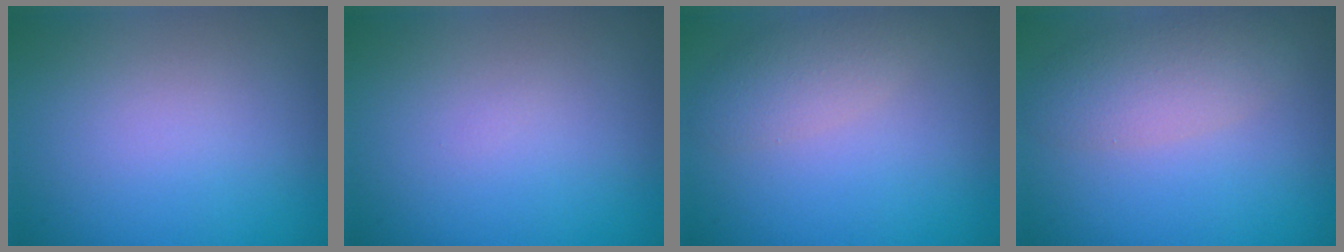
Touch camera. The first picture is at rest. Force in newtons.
{"total": 0.0}
{"total": 2.7, "press": 2.7, "slide": 0.2}
{"total": 3.8, "press": 3.8, "slide": 0.3}